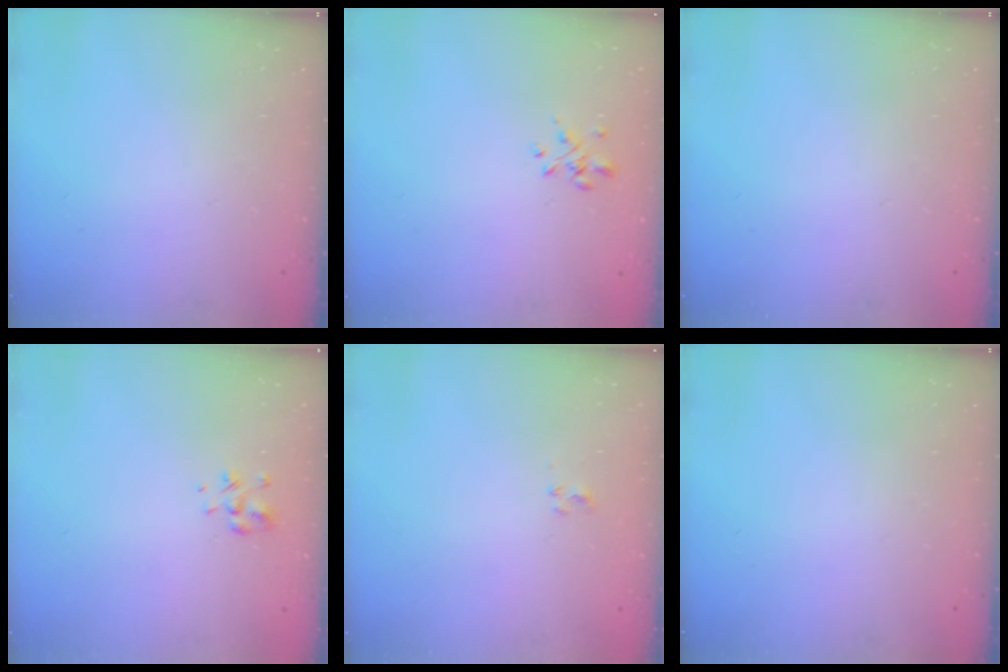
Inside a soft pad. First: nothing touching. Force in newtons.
{"total": 1.9, "press": 1.8, "slide": 0.6}
{"total": 0.0}
{"total": 2.2, "press": 2.1, "slide": 0.8}
{"total": 2.0, "press": 1.8, "slide": 1.0}
{"total": 0.0}